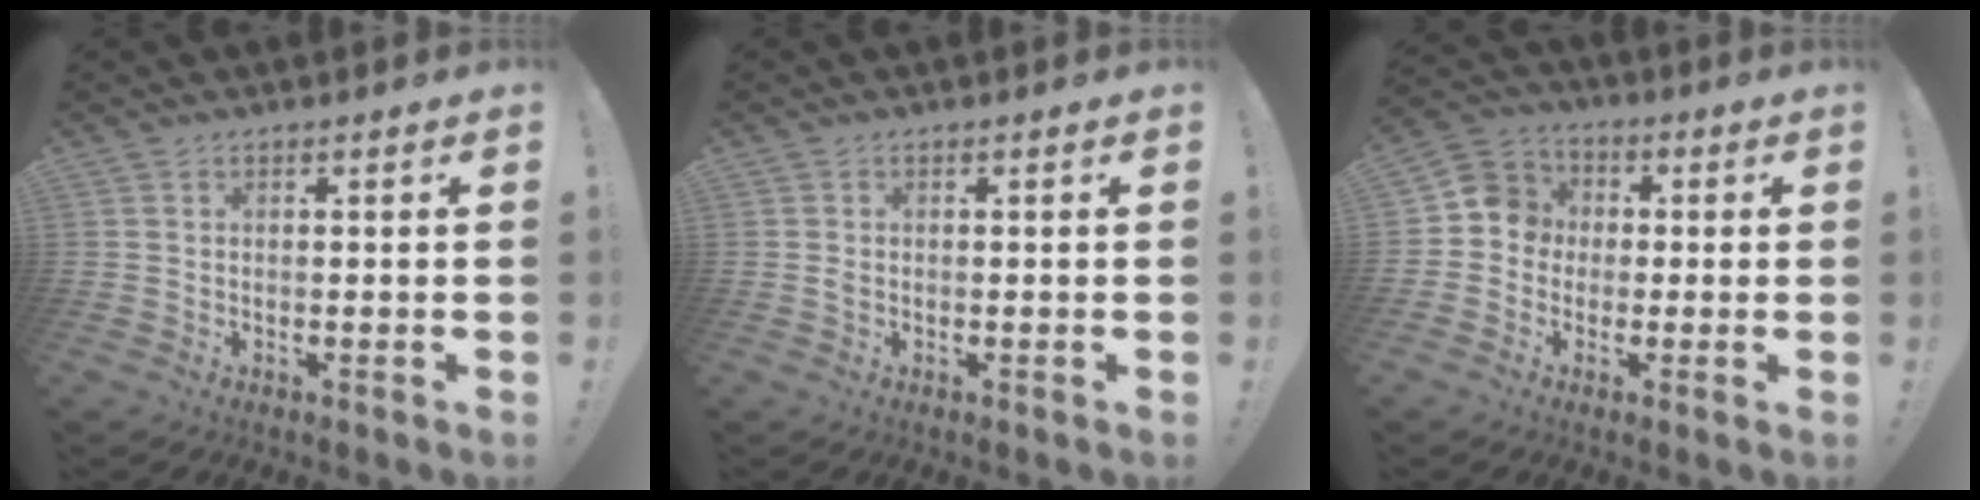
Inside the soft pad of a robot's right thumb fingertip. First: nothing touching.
{"total": 0.8, "force": [-0.4, 0.6, 0.4], "torque": [-0.012, 0.003, -0.005]}
{"total": 7.2, "force": [-0.9, 7.0, 1.8], "torque": [-0.031, 0.022, -0.014]}